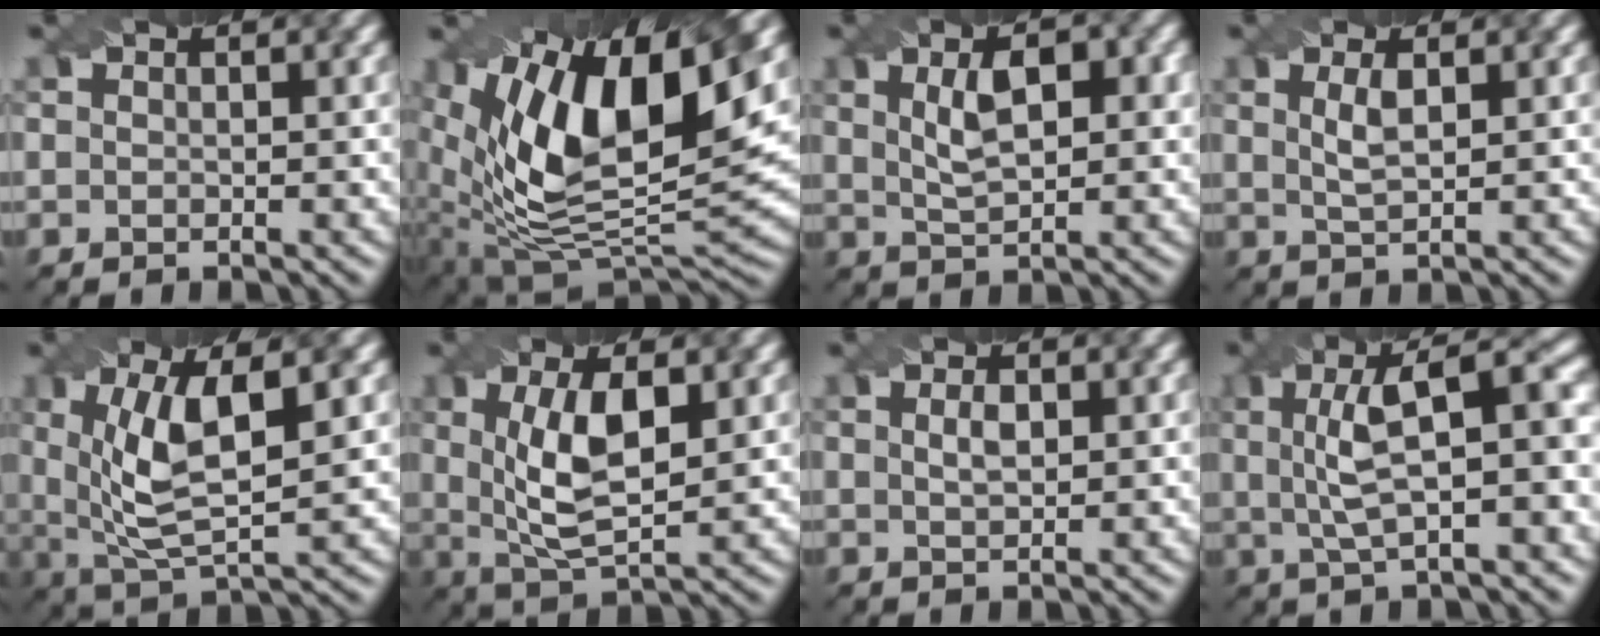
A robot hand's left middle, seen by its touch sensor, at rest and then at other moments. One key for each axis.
{"total": 14.8, "fx": 5.8, "fy": 6.5, "fz": 11.9, "tx": -0.233, "ty": 0.011, "tz": 0.100}
{"total": 4.7, "fx": 1.3, "fy": 2.1, "fz": 4.0, "tx": -0.077, "ty": 0.001, "tz": 0.024}
{"total": 2.2, "fx": 0.7, "fy": 0.7, "fz": 2.0, "tx": -0.041, "ty": 0.000, "tz": 0.017}
{"total": 7.9, "fx": 1.6, "fy": 2.7, "fz": 7.2, "tx": -0.146, "ty": -0.002, "tz": 0.030}
{"total": 6.6, "fx": 1.1, "fy": 2.6, "fz": 6.0, "tx": -0.123, "ty": -0.003, "tz": 0.023}
{"total": 1.5, "fx": 0.4, "fy": 0.7, "fz": 1.2, "tx": -0.026, "ty": 0.001, "tz": 0.012}
{"total": 7.1, "fx": 1.0, "fy": 2.0, "fz": 6.7, "tx": -0.118, "ty": 0.015, "tz": 0.013}